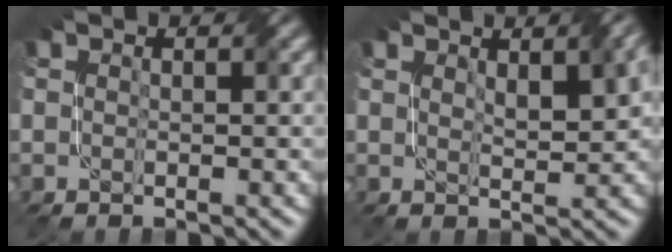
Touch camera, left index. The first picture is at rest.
{"total": 3.6, "force": [1.9, 1.0, 2.9], "torque": [-0.047, 0.003, 0.034]}